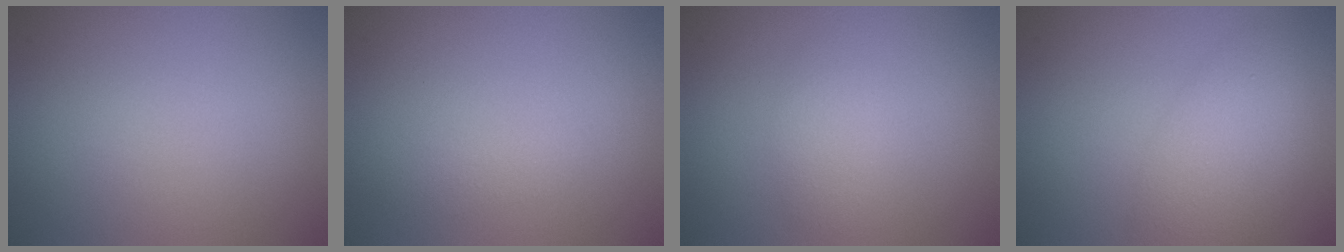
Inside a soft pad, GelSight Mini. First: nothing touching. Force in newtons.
{"total": 1.0, "press": 1.0, "slide": 0.0}
{"total": 1.5, "press": 1.5, "slide": 0.0}
{"total": 4.6, "press": 4.6, "slide": 0.1}